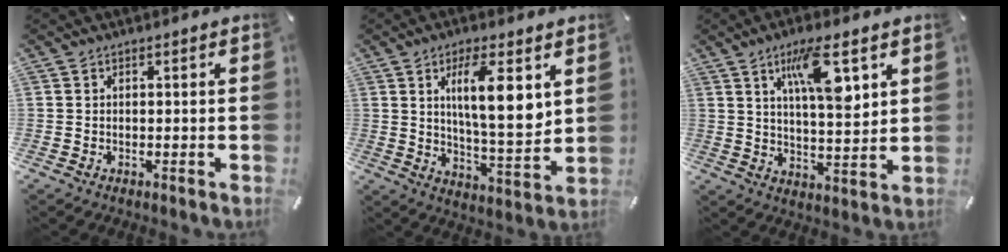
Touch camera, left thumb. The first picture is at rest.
{"total": 13.0, "force": [5.0, 3.6, 11.4], "torque": [-0.189, -0.019, 0.077]}
{"total": 11.0, "force": [5.8, 3.1, 8.8], "torque": [-0.152, -0.018, 0.096]}